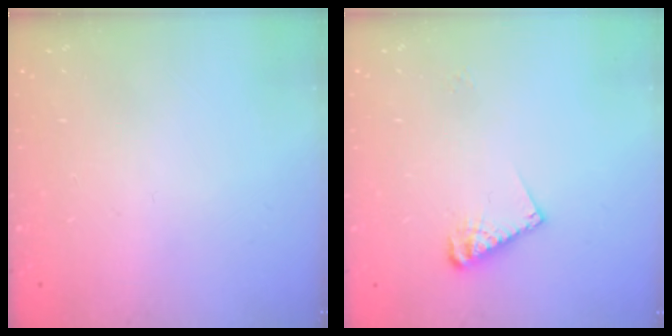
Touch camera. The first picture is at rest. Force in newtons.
{"total": 7.7, "press": 7.7, "slide": 0.3}